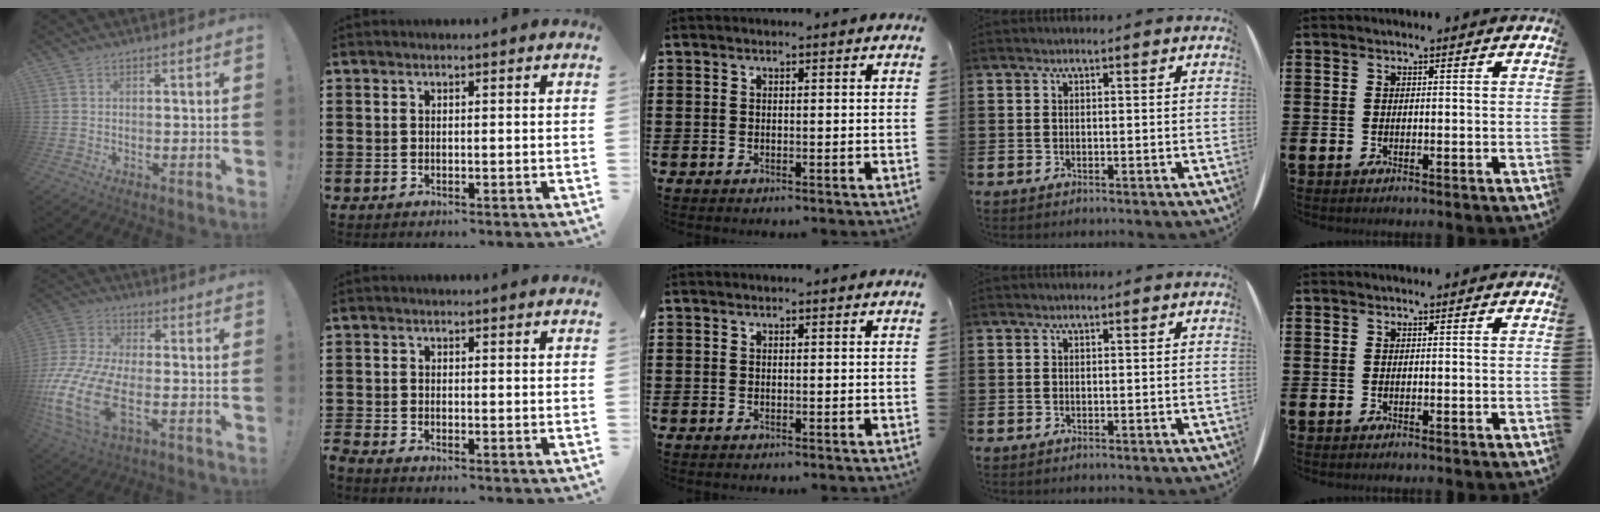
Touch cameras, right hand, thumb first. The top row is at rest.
{"thumb": {"total": 18.6, "force": [-5.3, 9.6, 15.1], "torque": [-0.312, 0.018, -0.085]}, "index": {"total": 0.8, "force": [-0.8, 0.0, 0.1], "torque": [-0.003, -0.001, -0.014]}}